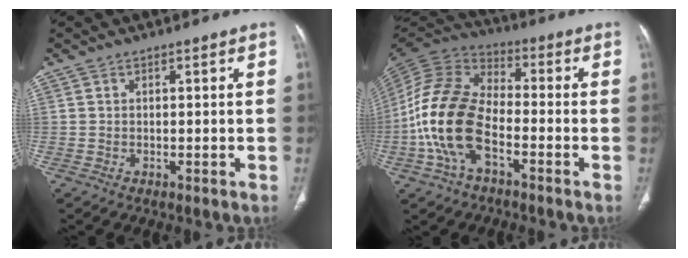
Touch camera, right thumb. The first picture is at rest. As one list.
[{"total": 16.3, "force": [-4.8, 9.0, 12.7], "torque": [-0.261, 0.036, -0.098]}]